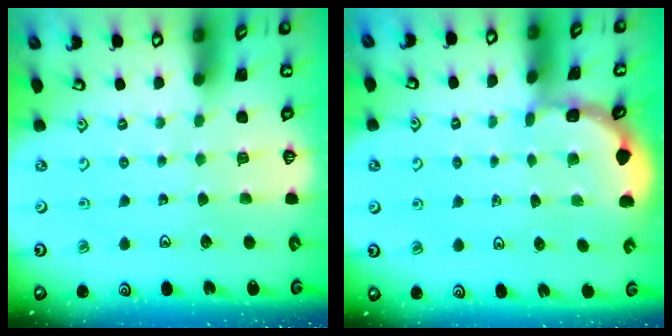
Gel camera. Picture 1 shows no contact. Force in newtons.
{"total": 1.6, "press": 1.6, "slide": 0.1}